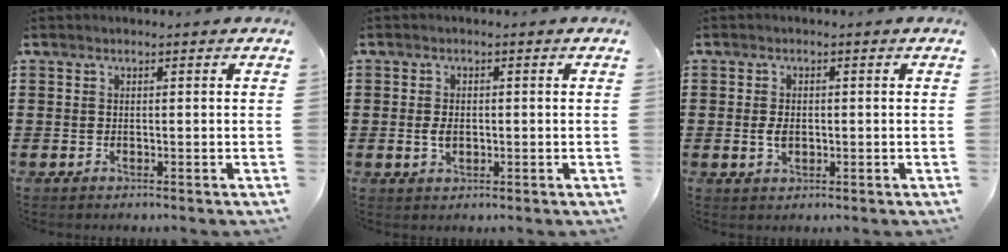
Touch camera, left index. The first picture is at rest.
{"total": 2.6, "force": [-0.1, 1.5, 2.1], "torque": [-0.048, 0.002, -0.004]}
{"total": 2.6, "force": [-0.1, 1.6, 2.1], "torque": [-0.049, 0.001, -0.004]}